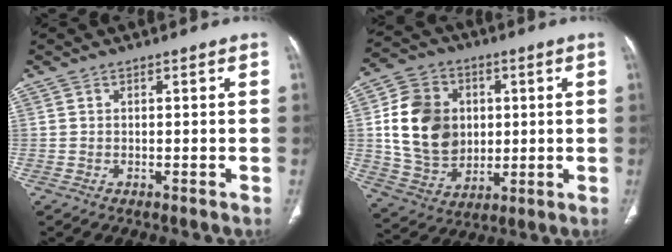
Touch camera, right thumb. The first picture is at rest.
{"total": 16.9, "force": [1.9, 13.6, 9.8], "torque": [-0.151, -0.002, 0.046]}